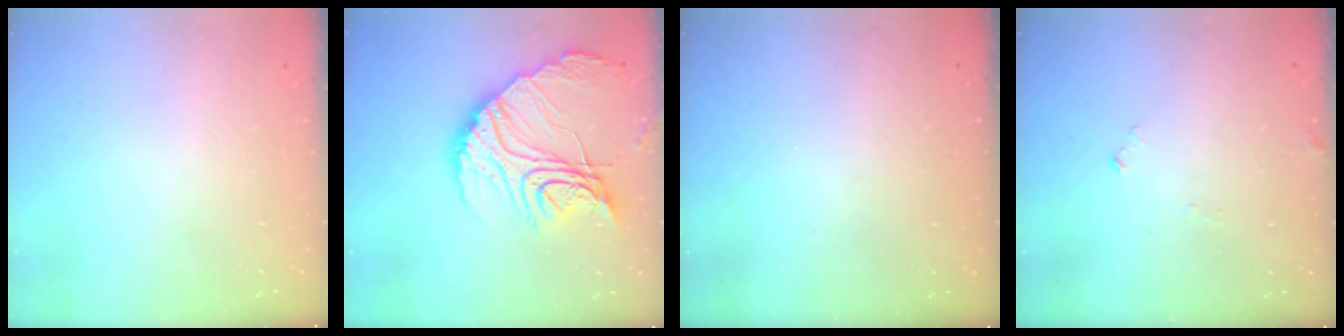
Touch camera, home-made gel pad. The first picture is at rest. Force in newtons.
{"total": 22.9, "press": 22.8, "slide": 2.0}
{"total": 3.3, "press": 3.3, "slide": 0.1}
{"total": 6.6, "press": 6.6, "slide": 0.3}